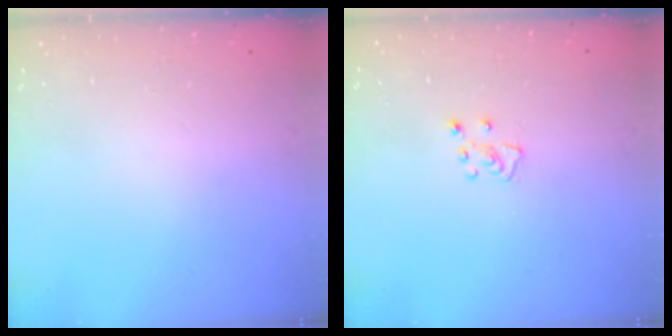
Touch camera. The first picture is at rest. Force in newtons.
{"total": 5.0, "press": 5.0, "slide": 0.5}